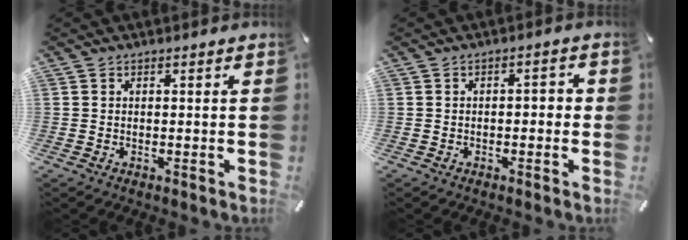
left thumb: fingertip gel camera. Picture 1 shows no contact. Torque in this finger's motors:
{"motor_torque": [-0.37, -0.07, 0.12, 0.17, 0.07]}